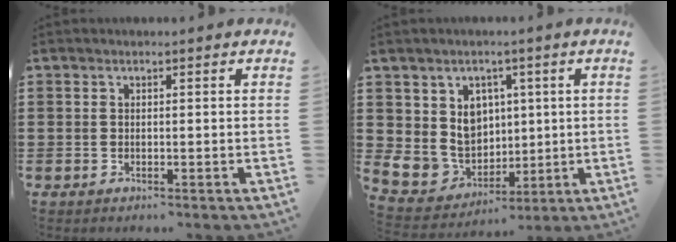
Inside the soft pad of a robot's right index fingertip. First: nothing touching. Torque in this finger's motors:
{"motor_torque": [1.17, 0.97, 0.28, 0.05]}